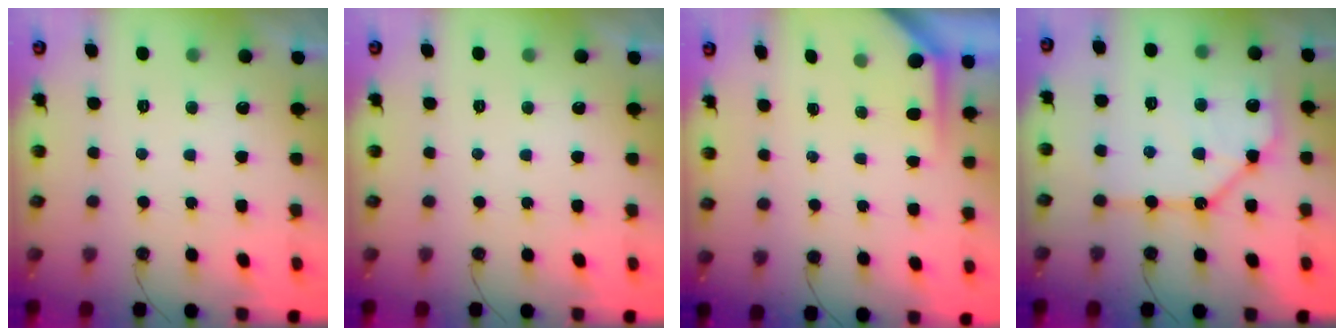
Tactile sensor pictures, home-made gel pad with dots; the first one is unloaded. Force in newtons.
{"total": 0.0}
{"total": 4.0, "press": 4.0, "slide": 0.2}
{"total": 14.2, "press": 14.1, "slide": 1.8}